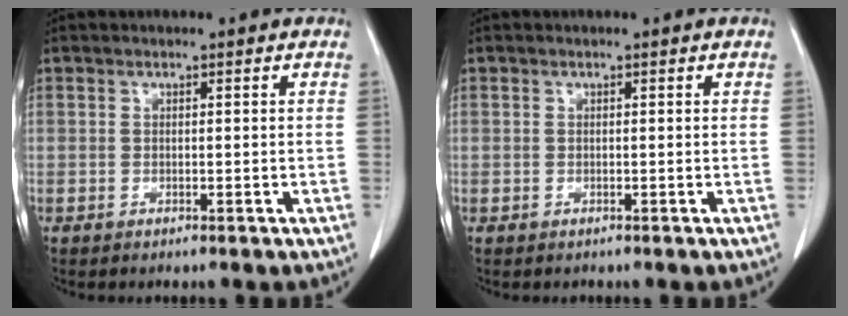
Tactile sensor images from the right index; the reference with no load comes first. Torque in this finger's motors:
{"motor_torque": [-1.11, -0.74, -0.55, -0.17]}